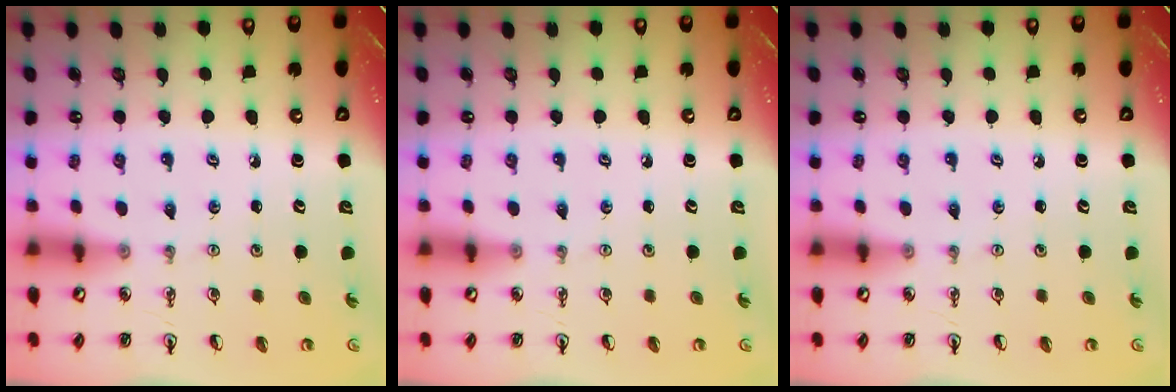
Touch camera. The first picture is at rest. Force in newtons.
{"total": 0.0}
{"total": 0.0}